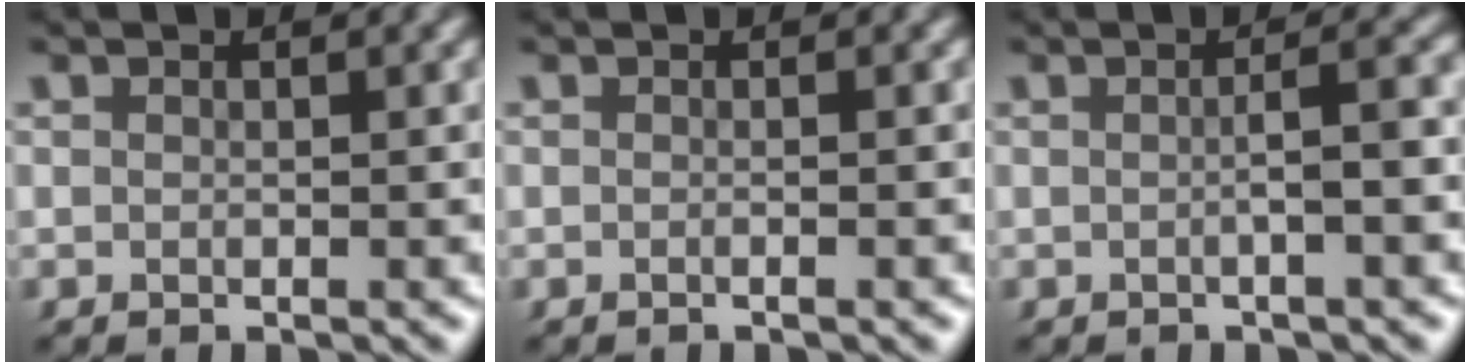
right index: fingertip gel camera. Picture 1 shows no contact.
{"total": 0.7, "force": [-0.5, -0.1, 0.5], "torque": [-0.006, 0.006, -0.012]}
{"total": 1.9, "force": [-0.4, -0.1, 1.9], "torque": [-0.024, 0.004, -0.009]}